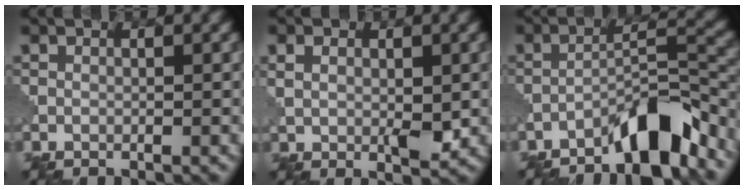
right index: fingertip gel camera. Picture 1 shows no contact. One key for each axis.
{"total": 3.8, "fx": 0.3, "fy": 1.9, "fz": 3.3, "tx": -0.061, "ty": -0.001, "tz": 0.010}
{"total": 6.6, "fx": -5.2, "fy": 1.1, "fz": 3.9, "tx": -0.055, "ty": 0.015, "tz": -0.090}